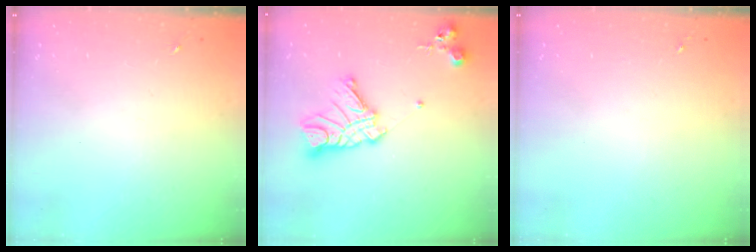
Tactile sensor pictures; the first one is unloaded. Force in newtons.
{"total": 16.1, "press": 16.0, "slide": 1.6}
{"total": 0.0}